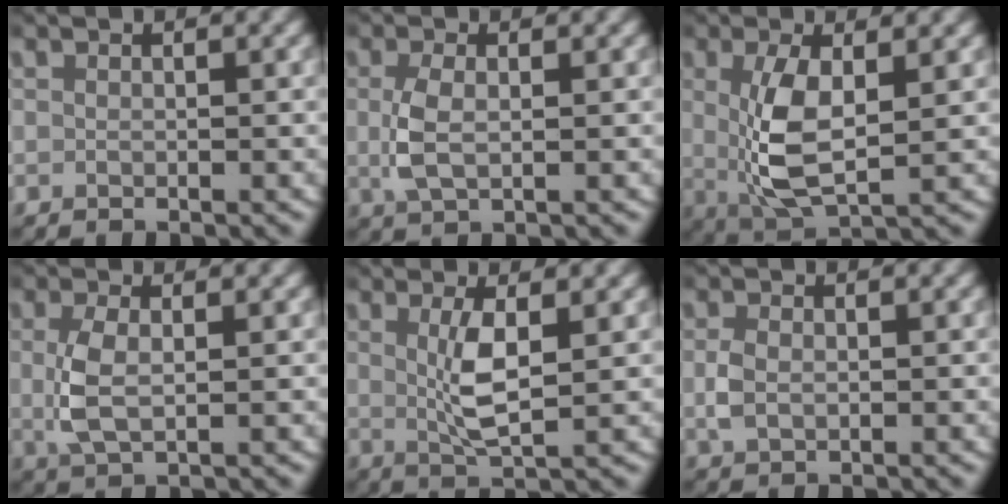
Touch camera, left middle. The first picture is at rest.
{"total": 2.8, "force": [0.1, 1.3, 2.4], "torque": [-0.065, -0.004, 0.007]}
{"total": 5.6, "force": [0.5, 2.5, 5.0], "torque": [-0.111, -0.010, 0.017]}
{"total": 3.3, "force": [0.2, 1.6, 2.9], "torque": [-0.075, -0.005, 0.008]}
{"total": 3.4, "force": [0.6, 0.6, 3.3], "torque": [-0.068, -0.009, 0.018]}
{"total": 1.9, "force": [0.0, 1.3, 1.3], "torque": [-0.038, -0.002, 0.002]}